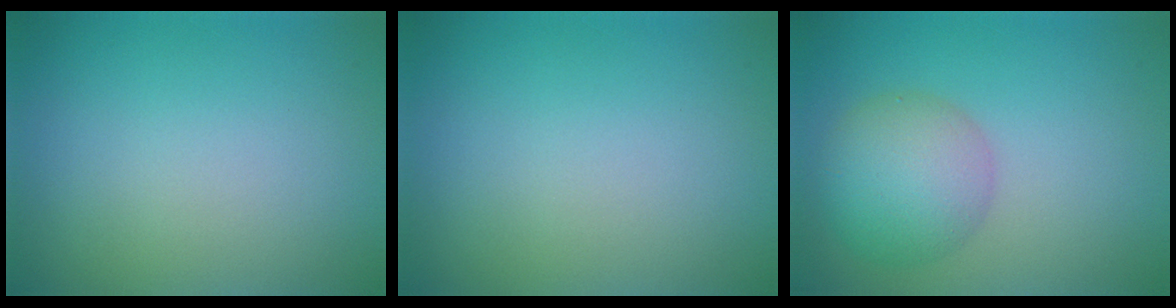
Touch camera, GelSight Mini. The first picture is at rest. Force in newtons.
{"total": 0.0}
{"total": 5.2, "press": 5.2, "slide": 0.2}